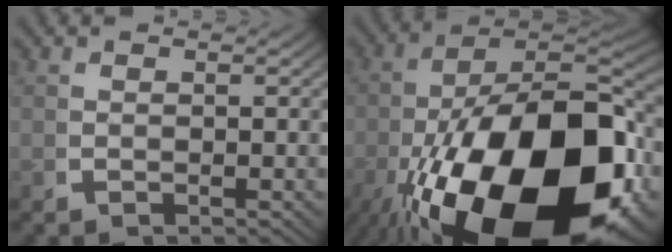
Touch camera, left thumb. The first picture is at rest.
{"total": 28.3, "force": [-5.7, 16.1, 22.6], "torque": [-0.404, -0.101, -0.038]}